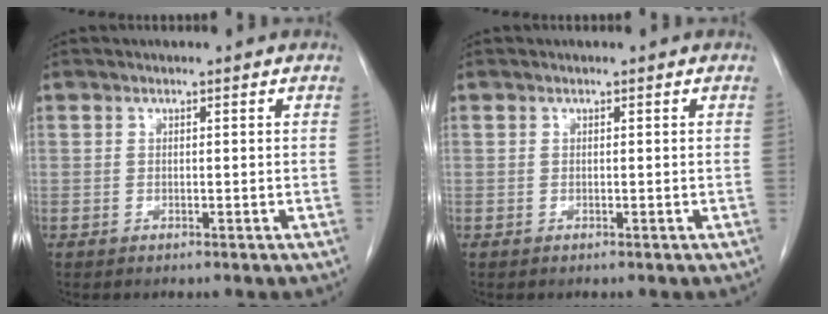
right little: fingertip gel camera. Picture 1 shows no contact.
{"total": 0.0}